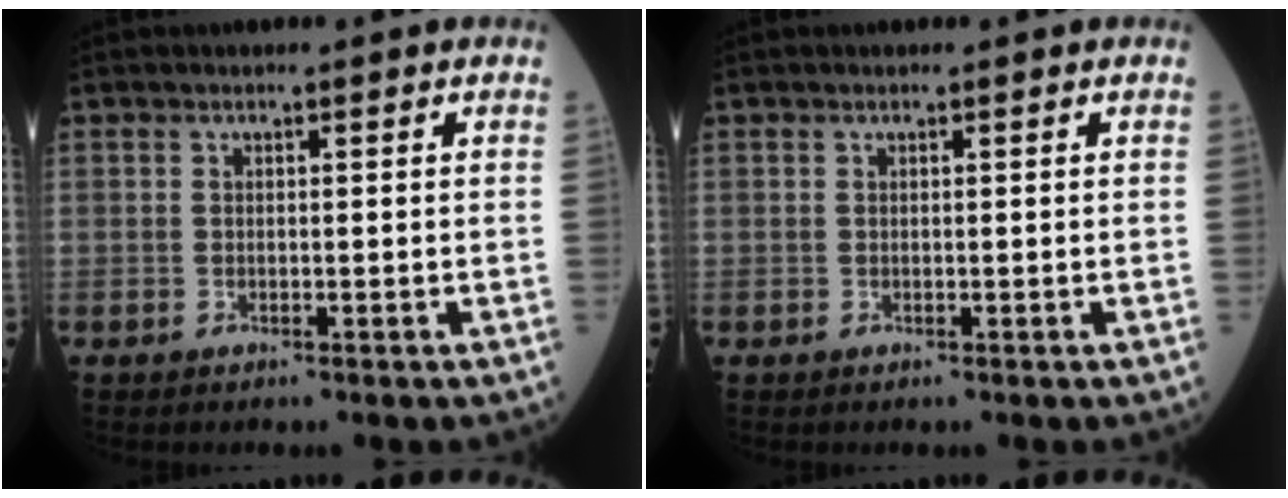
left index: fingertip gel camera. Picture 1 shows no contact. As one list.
[{"total": 0.0}]